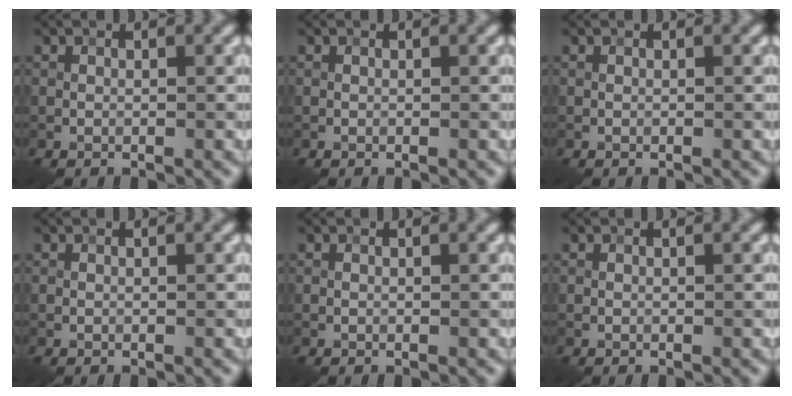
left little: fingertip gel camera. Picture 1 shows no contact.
{"total": 0.0}
{"total": 0.0}
{"total": 0.0}
{"total": 0.0}
{"total": 0.0}